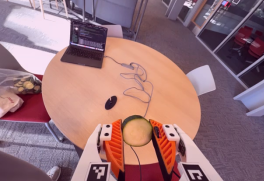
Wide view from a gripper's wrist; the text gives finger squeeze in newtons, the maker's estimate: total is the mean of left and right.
{"total": 11.7, "left": 11.5, "right": 11.9}